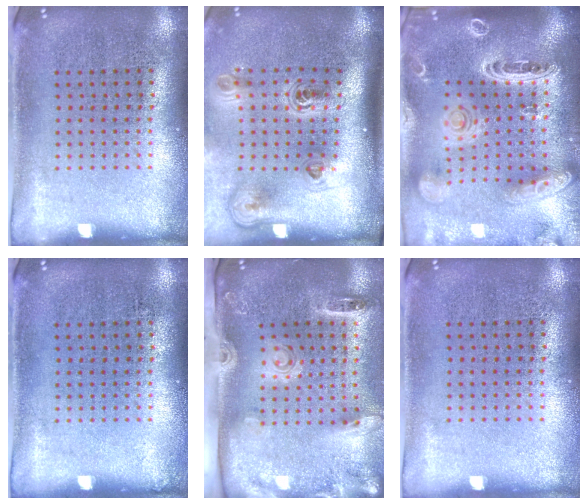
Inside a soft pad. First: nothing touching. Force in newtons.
{"total": 2.3, "press": 1.5, "slide": 1.8}
{"total": 3.7, "press": 3.0, "slide": 2.2}
{"total": 0.0}
{"total": 2.8, "press": 1.9, "slide": 2.0}
{"total": 0.0}